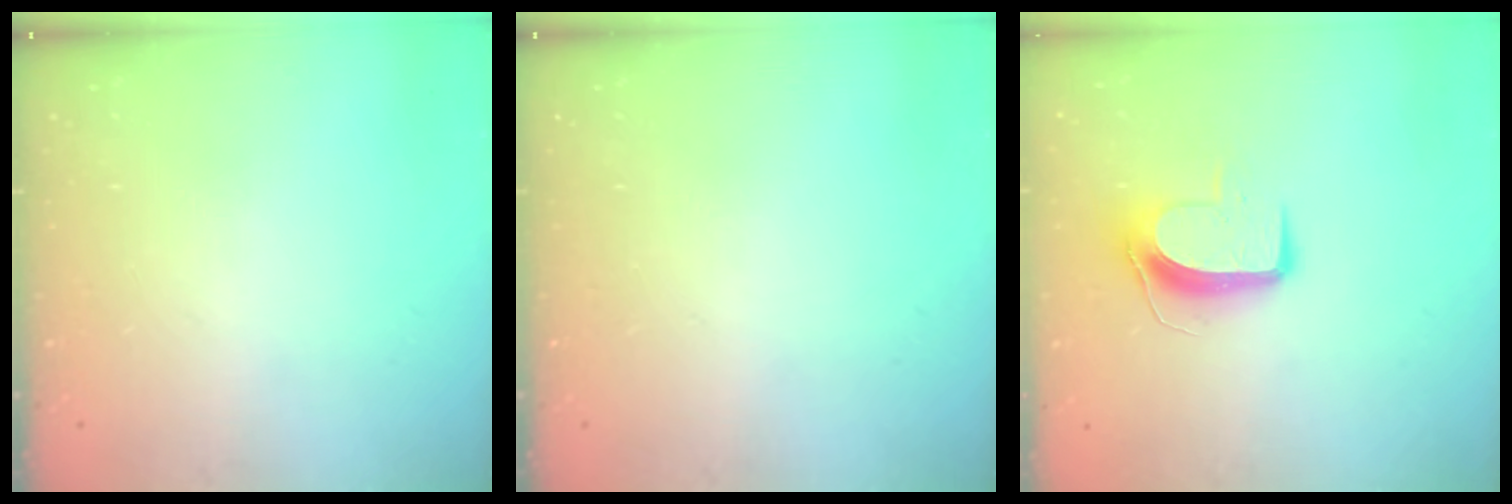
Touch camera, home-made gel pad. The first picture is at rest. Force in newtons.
{"total": 0.0}
{"total": 9.2, "press": 9.2, "slide": 0.3}